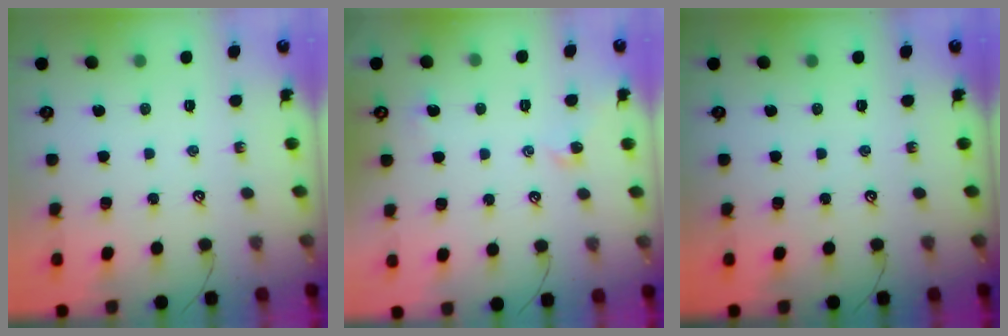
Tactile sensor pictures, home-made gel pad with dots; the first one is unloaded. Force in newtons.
{"total": 1.5, "press": 1.4, "slide": 0.5}
{"total": 0.0}